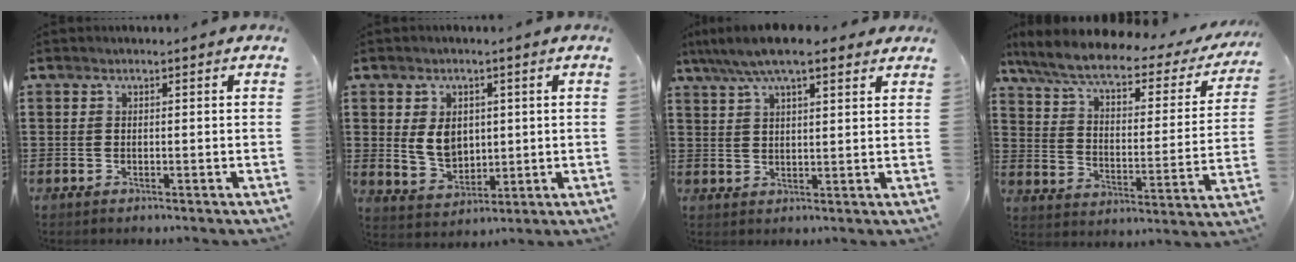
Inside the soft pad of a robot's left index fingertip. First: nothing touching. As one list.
[{"total": 5.6, "force": [1.0, 4.3, 3.5], "torque": [-0.063, 0.005, 0.014]}, {"total": 7.2, "force": [5.6, 1.6, 4.2], "torque": [-0.095, -0.004, 0.101]}, {"total": 7.3, "force": [5.6, 1.4, 4.5], "torque": [-0.111, -0.031, 0.093]}]